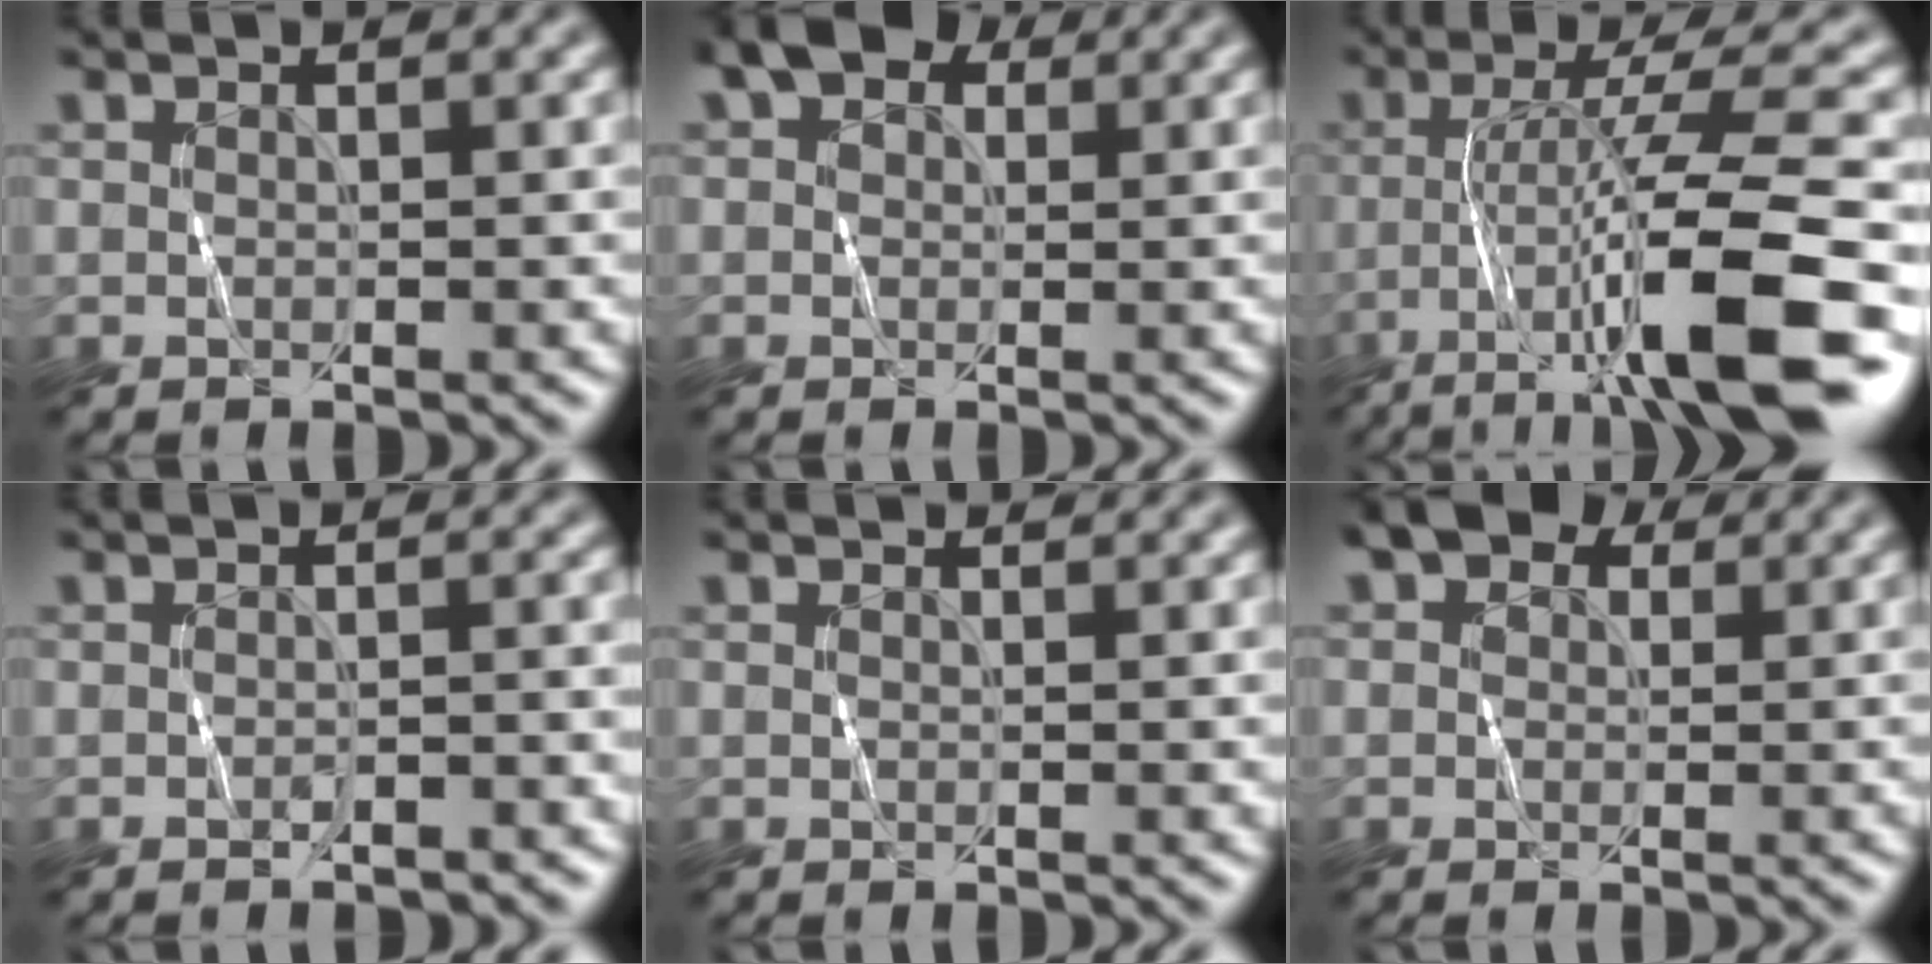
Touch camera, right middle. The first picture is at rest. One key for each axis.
{"total": 3.9, "fx": 1.8, "fy": 2.6, "fz": 2.4, "tx": -0.034, "ty": 0.009, "tz": 0.019}
{"total": 11.1, "fx": -5.3, "fy": 1.8, "fz": 9.6, "tx": -0.148, "ty": 0.014, "tz": -0.088}
{"total": 1.5, "fx": -1.1, "fy": 0.3, "fz": 1.0, "tx": -0.013, "ty": 0.000, "tz": -0.016}
{"total": 0.9, "fx": 0.9, "fy": 0.1, "fz": 0.2, "tx": -0.005, "ty": -0.002, "tz": 0.014}
{"total": 4.1, "fx": 2.2, "fy": 2.5, "fz": 2.3, "tx": -0.035, "ty": 0.006, "tz": 0.020}